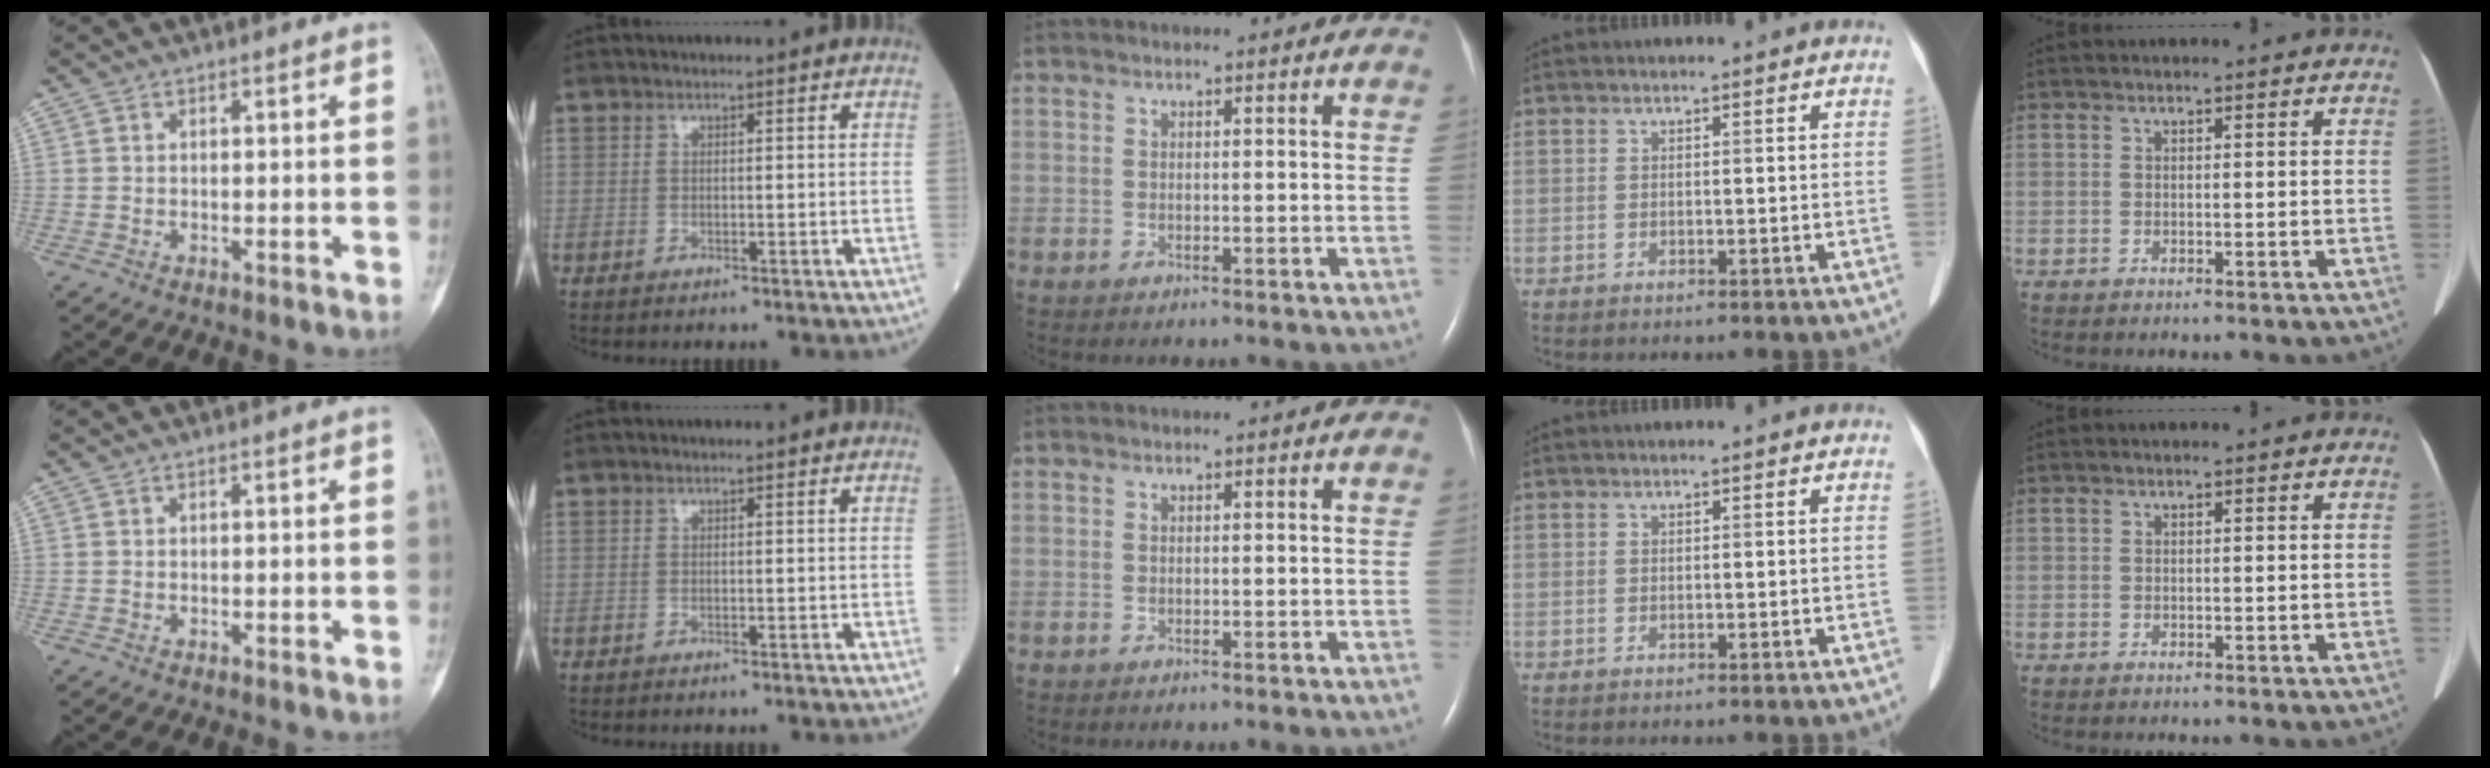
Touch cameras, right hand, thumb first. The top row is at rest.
{}